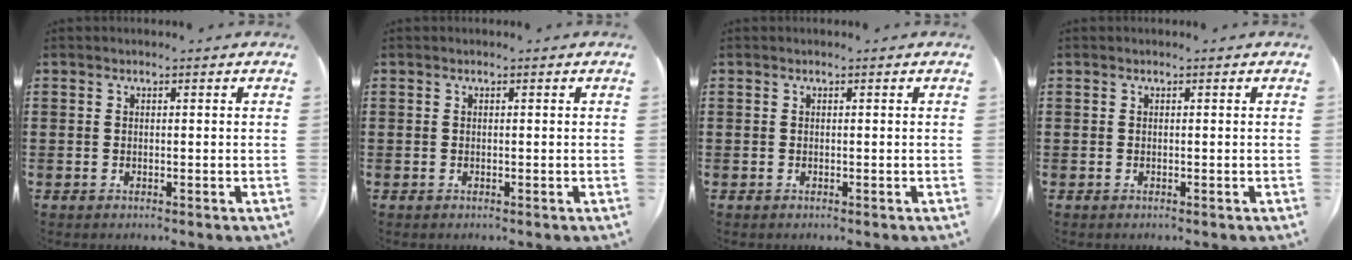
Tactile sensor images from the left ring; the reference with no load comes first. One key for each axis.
{"total": 0.0}
{"total": 0.0}
{"total": 0.0}